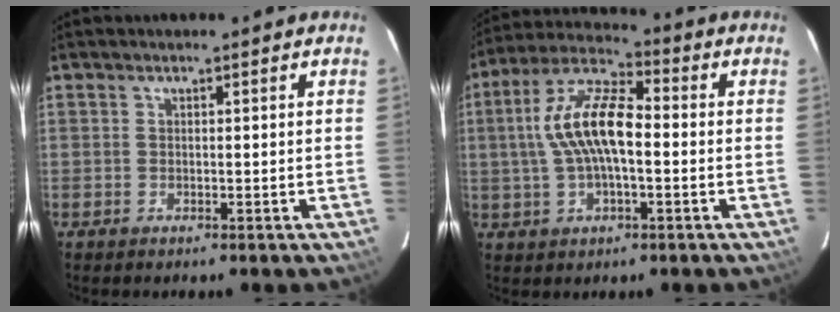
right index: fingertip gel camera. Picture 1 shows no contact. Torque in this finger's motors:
{"motor_torque": [0.76, 0.20, 0.40, 0.21]}